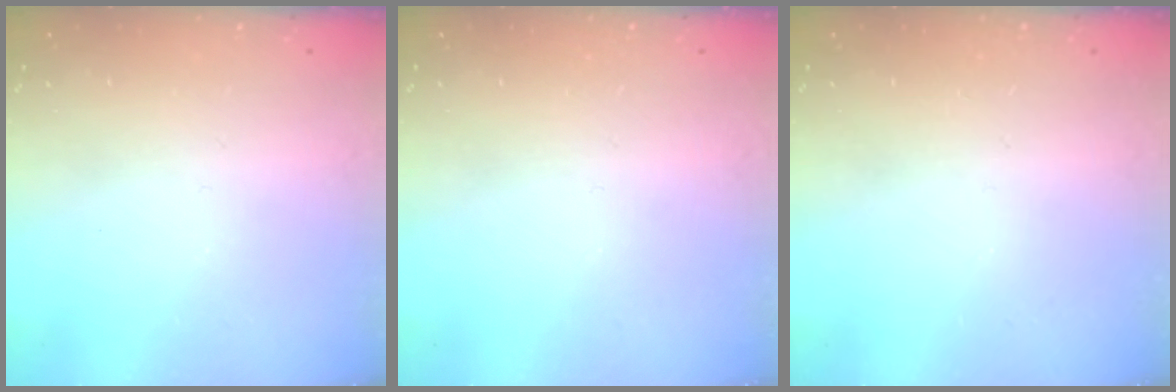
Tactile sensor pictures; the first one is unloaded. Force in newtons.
{"total": 0.0}
{"total": 0.0}